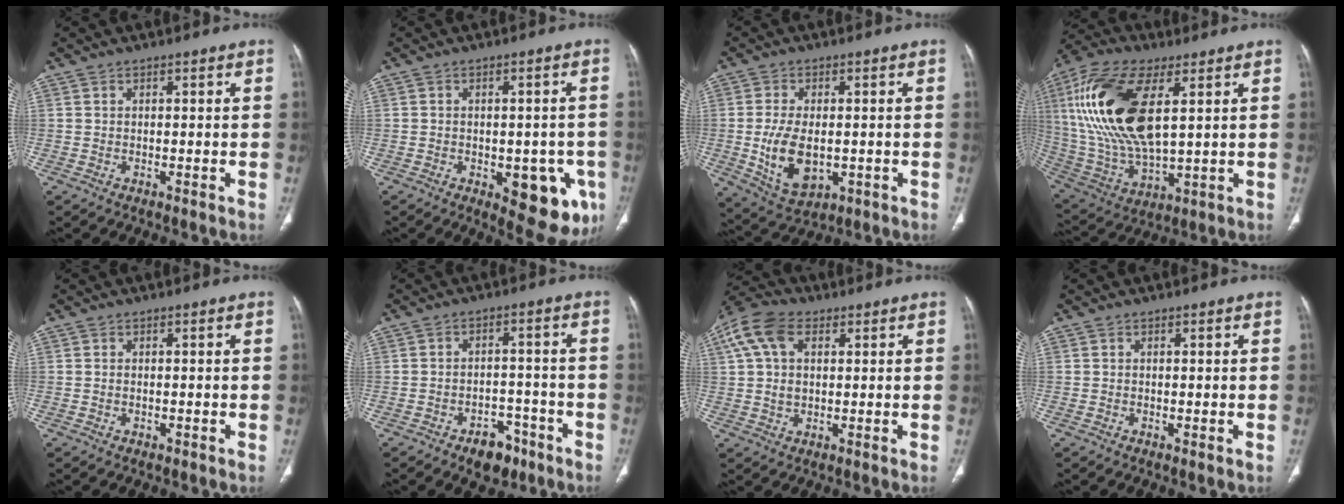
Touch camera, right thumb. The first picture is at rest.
{"total": 12.2, "force": [-4.3, 5.9, 9.9], "torque": [-0.087, 0.004, -0.039]}
{"total": 10.7, "force": [-1.3, 6.3, 8.5], "torque": [-0.152, -0.009, -0.008]}
{"total": 23.3, "force": [5.8, 10.7, 19.9], "torque": [-0.420, -0.015, 0.111]}
{"total": 0.6, "force": [-0.1, 0.4, 0.5], "torque": [-0.013, 0.001, 0.000]}
{"total": 7.0, "force": [-4.4, 4.3, 3.3], "torque": [-0.022, 0.034, -0.060]}
{"total": 11.4, "force": [3.8, 7.2, 7.9], "torque": [-0.162, 0.017, 0.069]}
{"total": 0.0}